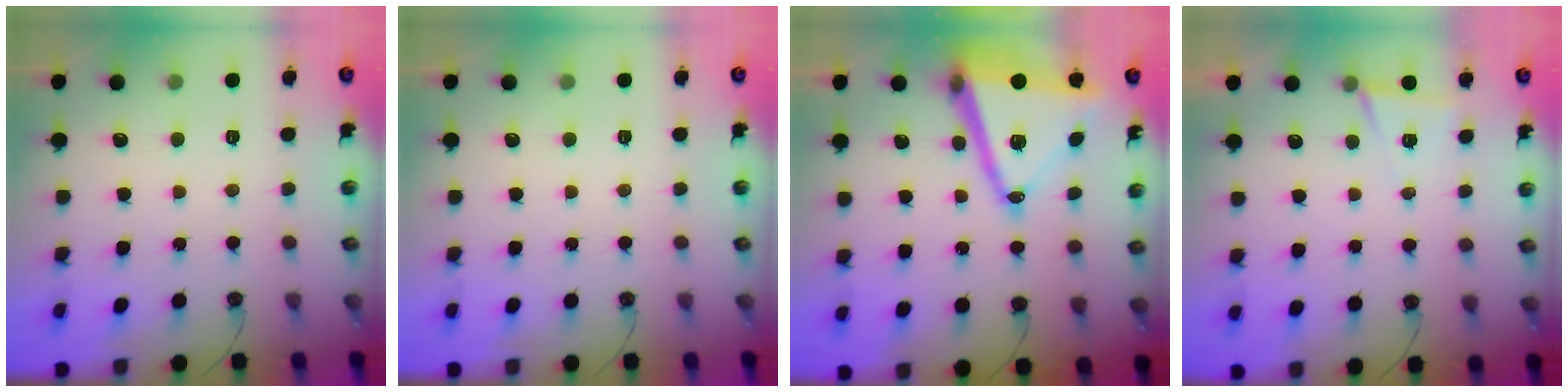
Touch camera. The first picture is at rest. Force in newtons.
{"total": 0.0}
{"total": 18.2, "press": 17.9, "slide": 3.1}
{"total": 5.5, "press": 3.2, "slide": 4.4}